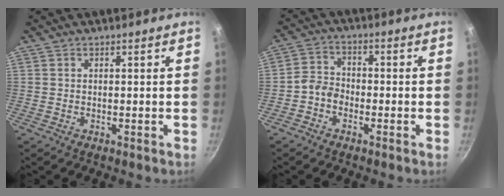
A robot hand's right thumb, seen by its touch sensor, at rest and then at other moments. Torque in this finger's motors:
{"motor_torque": [0.59, 0.22, 0.01, -0.75, 0.07]}